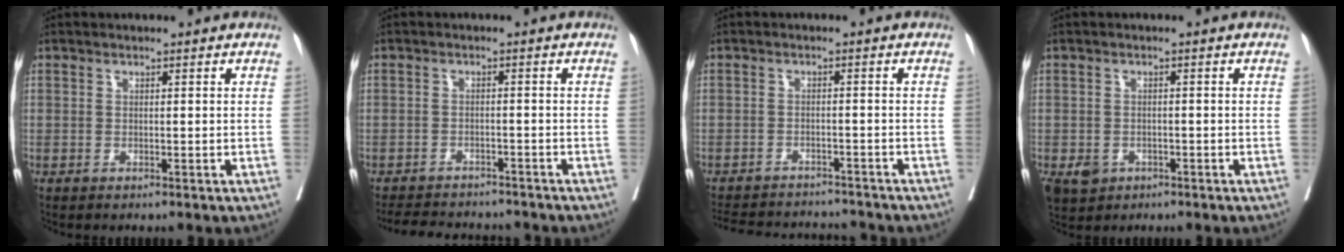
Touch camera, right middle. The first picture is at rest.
{"total": 9.0, "force": [-8.3, 2.8, 2.2], "torque": [-0.034, 0.002, -0.111]}
{"total": 12.9, "force": [-12.1, 2.9, 3.3], "torque": [-0.068, 0.008, -0.162]}
{"total": 4.2, "force": [-2.1, 3.3, 1.4], "torque": [-0.023, 0.000, -0.026]}